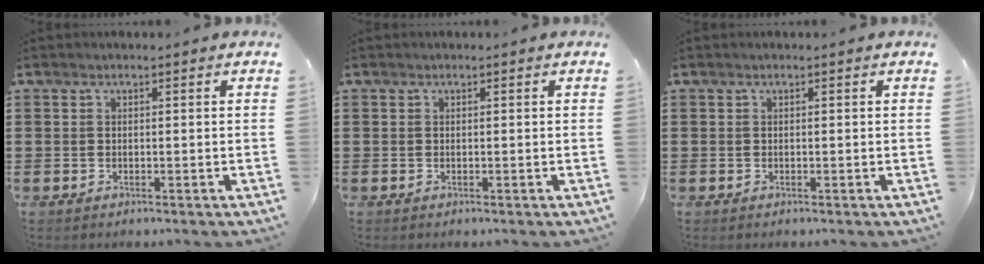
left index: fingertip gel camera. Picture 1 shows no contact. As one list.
[{"total": 0.0}, {"total": 0.0}]